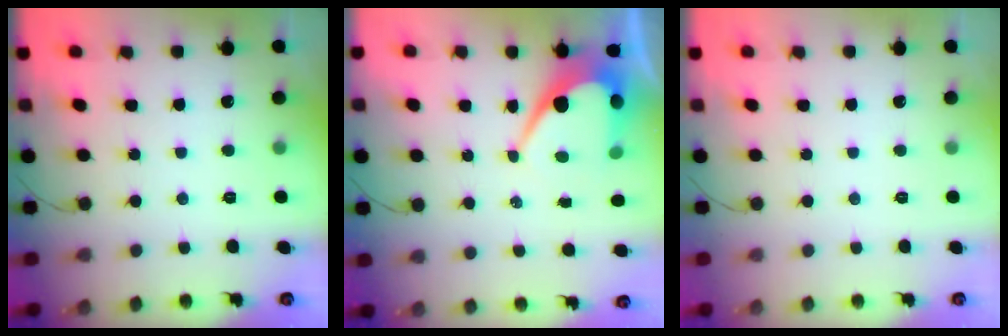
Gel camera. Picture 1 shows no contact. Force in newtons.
{"total": 10.2, "press": 10.2, "slide": 0.9}
{"total": 0.0}